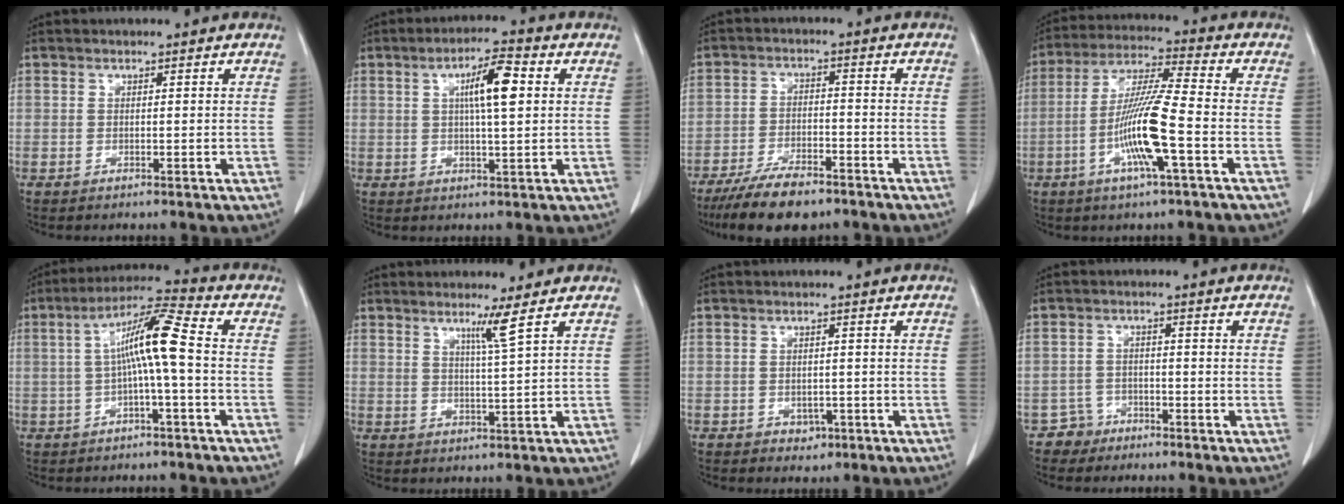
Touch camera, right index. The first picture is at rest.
{"total": 7.3, "force": [1.9, 1.0, 7.0], "torque": [-0.120, 0.010, 0.029]}
{"total": 9.6, "force": [-7.5, 2.9, 5.2], "torque": [-0.091, -0.016, -0.130]}
{"total": 11.8, "force": [-3.5, 0.2, 11.2], "torque": [-0.222, -0.004, -0.073]}
{"total": 8.8, "force": [-0.1, 0.0, 8.8], "torque": [-0.158, 0.025, -0.007]}
{"total": 3.4, "force": [2.0, -1.4, 2.4], "torque": [-0.046, -0.014, 0.041]}
{"total": 2.3, "force": [-1.1, 1.8, 0.9], "torque": [-0.006, 0.005, -0.008]}
{"total": 3.2, "force": [-2.3, 2.2, -0.6], "torque": [0.014, 0.011, -0.042]}